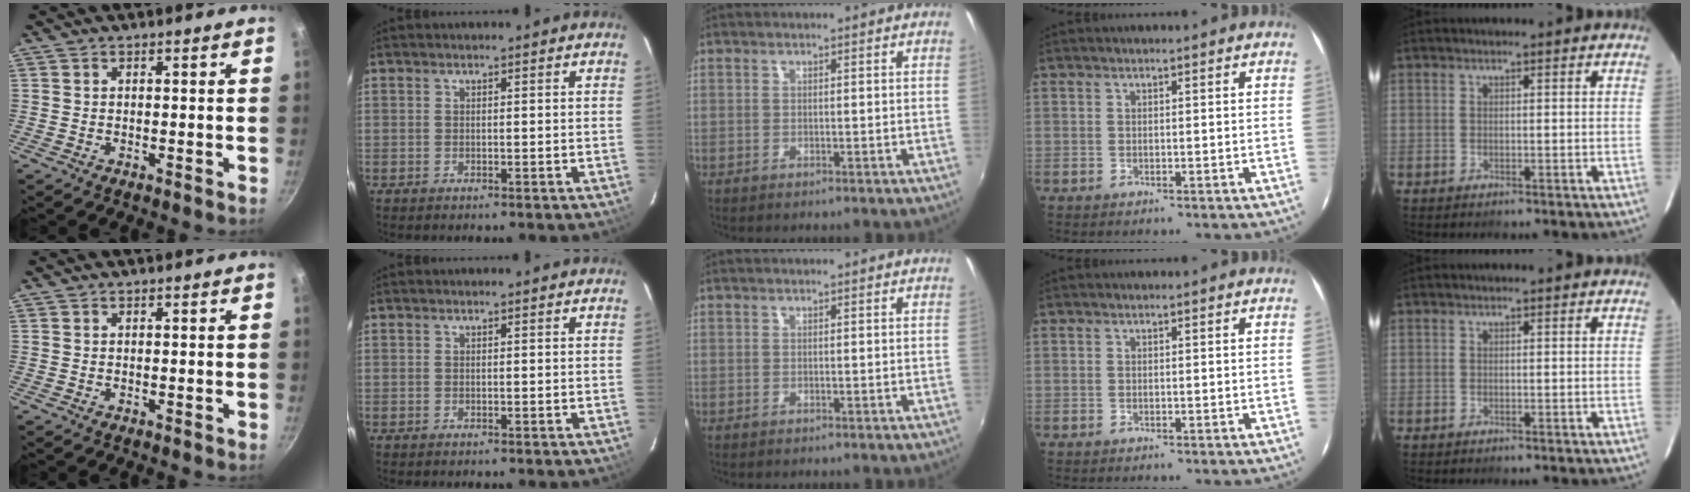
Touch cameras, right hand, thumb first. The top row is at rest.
{}